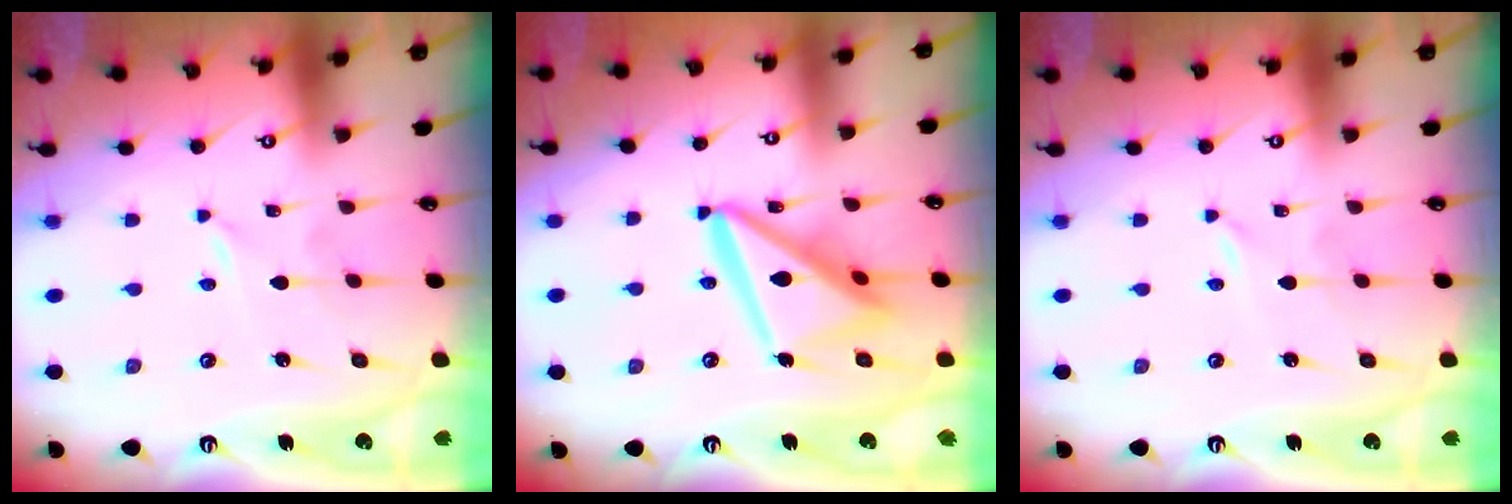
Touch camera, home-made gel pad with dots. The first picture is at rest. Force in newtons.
{"total": 16.5, "press": 16.4, "slide": 1.9}
{"total": 0.0}